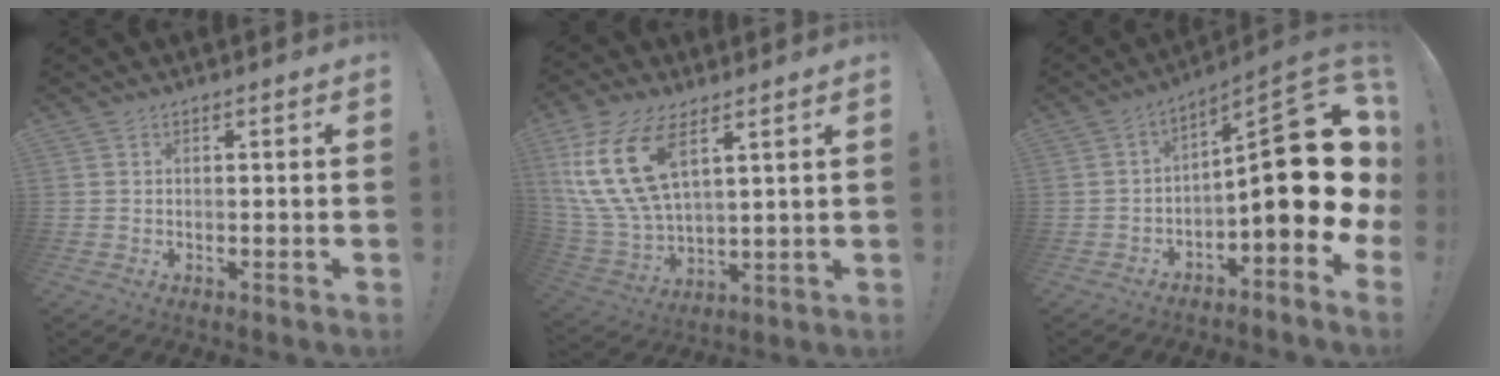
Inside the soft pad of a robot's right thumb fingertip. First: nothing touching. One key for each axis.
{"total": 18.3, "fx": 8.5, "fy": 9.3, "fz": 13.3, "tx": -0.281, "ty": -0.035, "tz": 0.153}
{"total": 19.7, "fx": -0.3, "fy": 6.7, "fz": 18.5, "tx": -0.257, "ty": 0.000, "tz": -0.002}